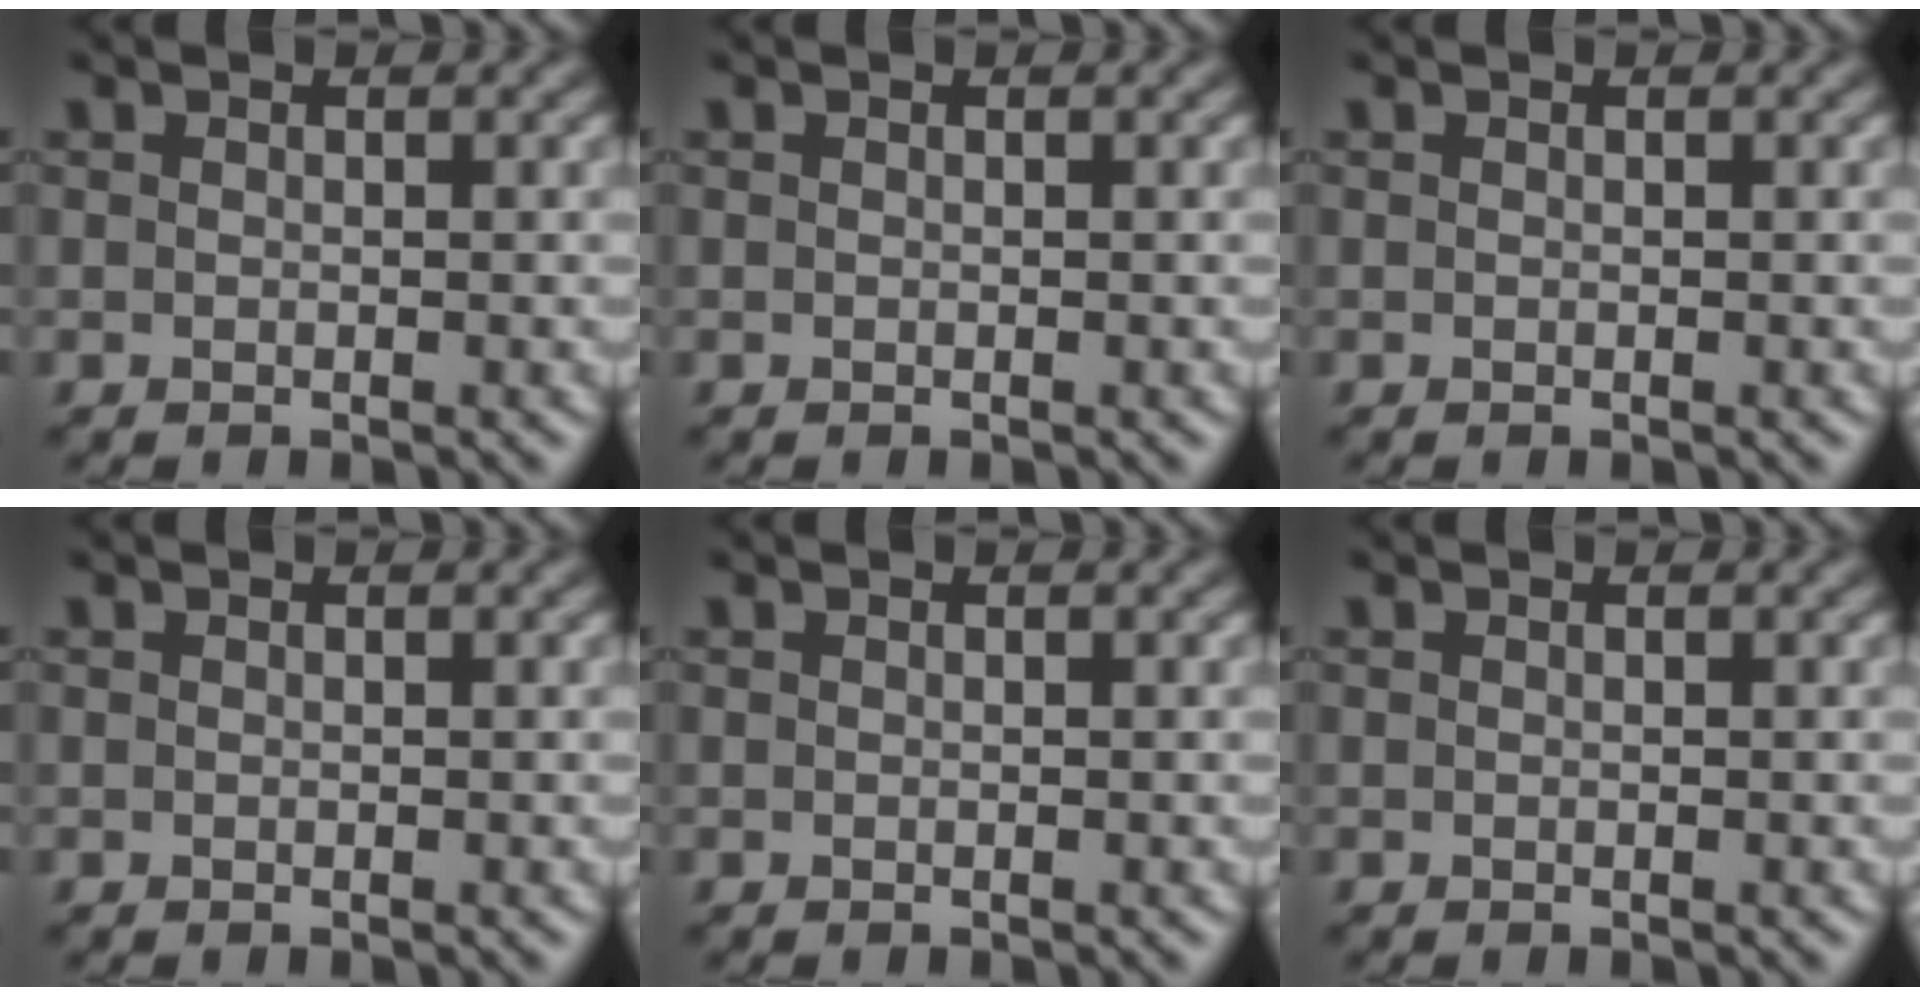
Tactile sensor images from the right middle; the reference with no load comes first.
{"total": 0.0}
{"total": 0.0}
{"total": 0.0}
{"total": 0.0}
{"total": 0.0}